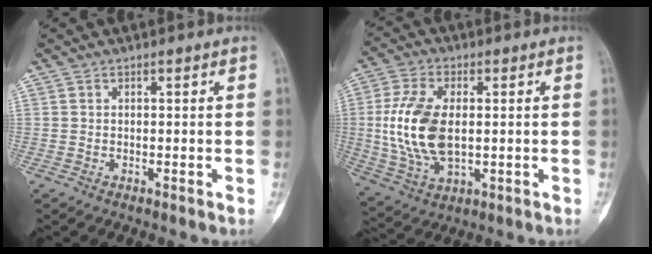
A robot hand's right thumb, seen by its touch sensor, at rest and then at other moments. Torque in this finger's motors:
{"motor_torque": [1.78, 1.85, 0.88, -0.79, 0.41]}